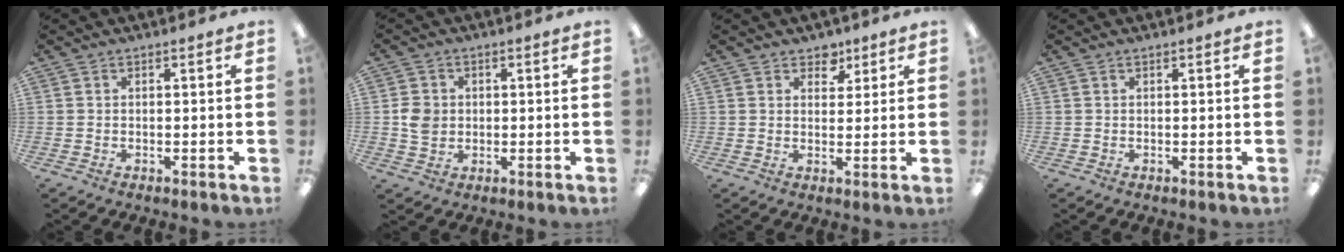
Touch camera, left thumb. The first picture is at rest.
{"total": 4.9, "force": [-0.2, 4.4, 2.1], "torque": [-0.025, 0.005, -0.004]}
{"total": 4.5, "force": [3.0, 3.1, 1.2], "torque": [-0.003, -0.013, 0.049]}
{"total": 0.0}